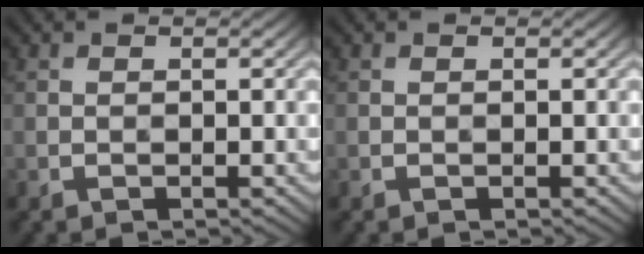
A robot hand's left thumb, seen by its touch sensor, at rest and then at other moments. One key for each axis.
{"total": 0.0}